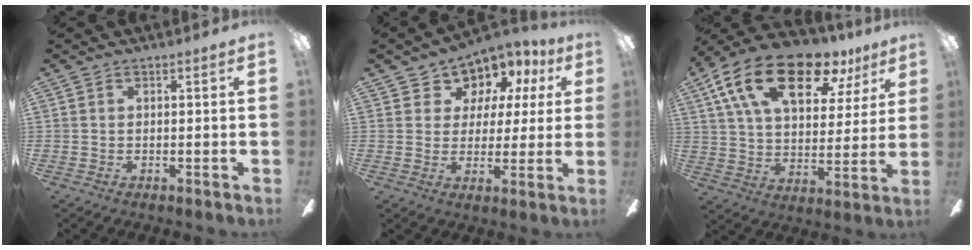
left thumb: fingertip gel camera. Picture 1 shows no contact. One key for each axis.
{"total": 8.4, "fx": 5.9, "fy": 5.9, "fz": 1.2, "tx": -0.036, "ty": -0.047, "tz": 0.112}
{"total": 22.4, "fx": 13.3, "fy": 10.4, "fz": 14.6, "tx": -0.246, "ty": -0.059, "tz": 0.228}